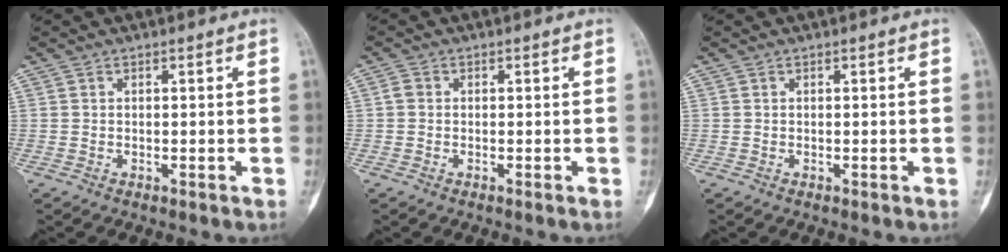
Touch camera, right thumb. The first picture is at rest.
{"total": 1.1, "force": [-0.2, 0.7, 0.8], "torque": [-0.014, 0.001, -0.010]}
{"total": 0.0}